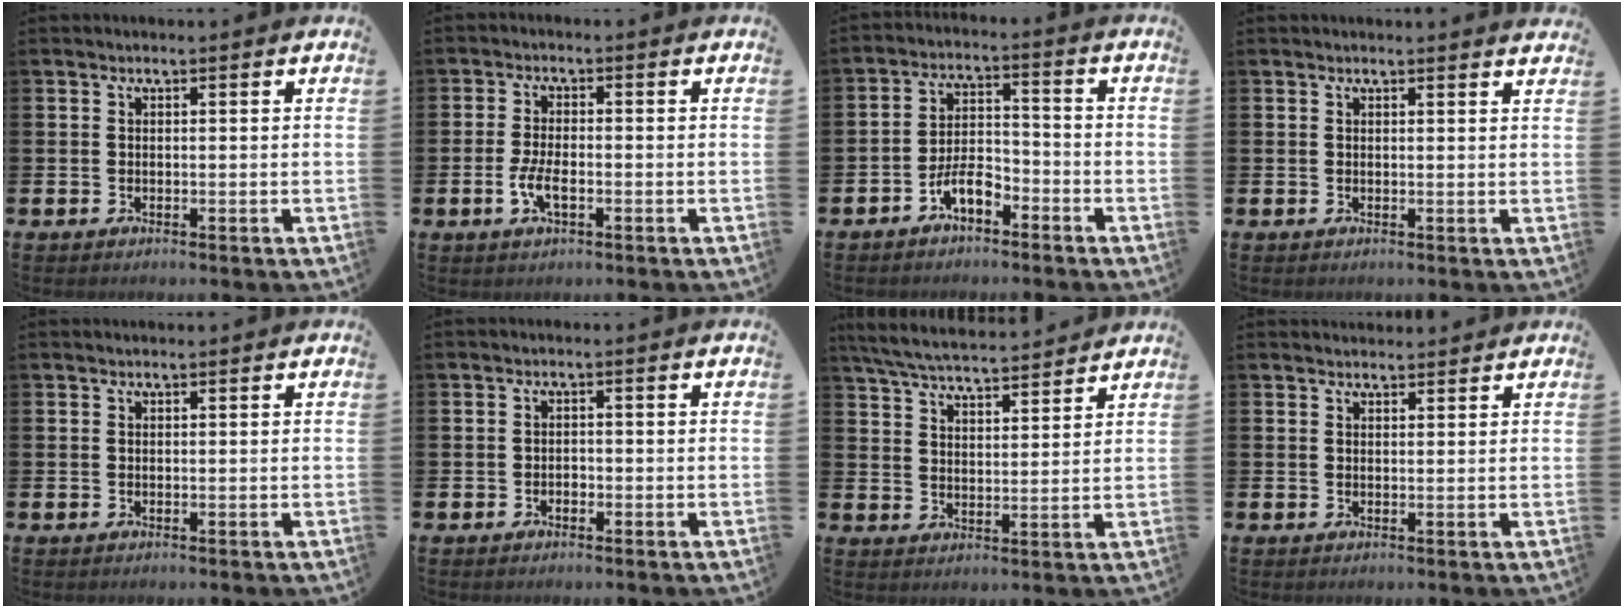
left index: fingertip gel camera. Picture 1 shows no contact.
{"total": 3.7, "force": [-1.1, 1.5, 3.2], "torque": [-0.061, 0.001, -0.021]}
{"total": 5.1, "force": [-3.3, 2.2, 3.3], "torque": [-0.060, 0.016, -0.065]}
{"total": 0.9, "force": [0.9, -0.1, 0.1], "torque": [0.012, -0.008, 0.014]}
{"total": 0.0}
{"total": 1.1, "force": [-0.6, 0.8, 0.3], "torque": [0.001, -0.002, -0.015]}
{"total": 6.1, "force": [5.9, 0.6, 1.4], "torque": [-0.047, -0.034, 0.106]}
{"total": 1.5, "force": [1.5, 0.4, 0.0], "torque": [0.011, -0.007, 0.024]}